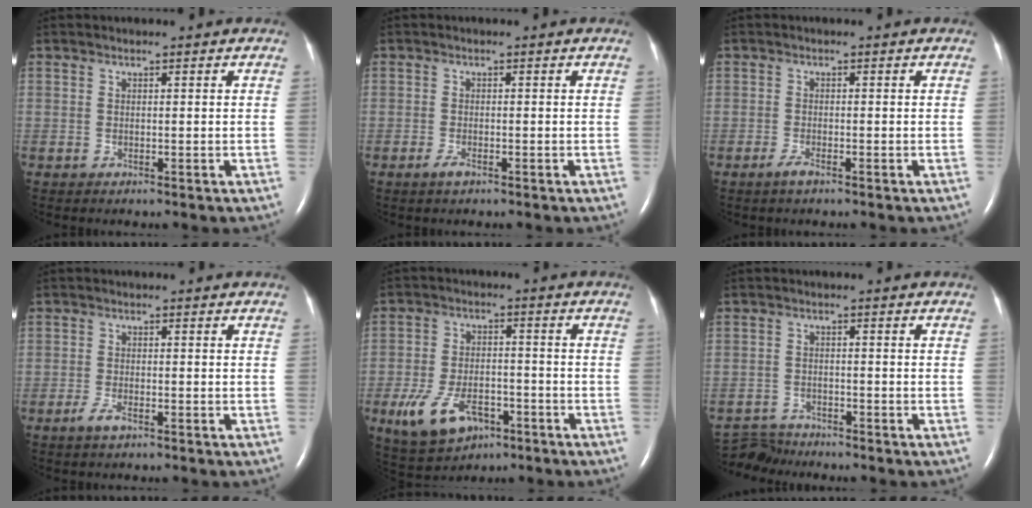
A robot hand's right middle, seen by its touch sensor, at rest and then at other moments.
{"total": 1.3, "force": [-0.9, 0.3, 1.0], "torque": [-0.022, -0.002, -0.018]}
{"total": 1.5, "force": [-1.1, 0.1, 1.0], "torque": [-0.026, -0.003, -0.024]}
{"total": 2.1, "force": [-1.4, 0.5, 1.5], "torque": [-0.038, -0.003, -0.028]}
{"total": 9.6, "force": [-4.6, 5.4, 6.4], "torque": [-0.131, -0.002, -0.072]}
{"total": 4.0, "force": [-3.9, 0.3, -0.8], "torque": [0.011, -0.010, -0.070]}